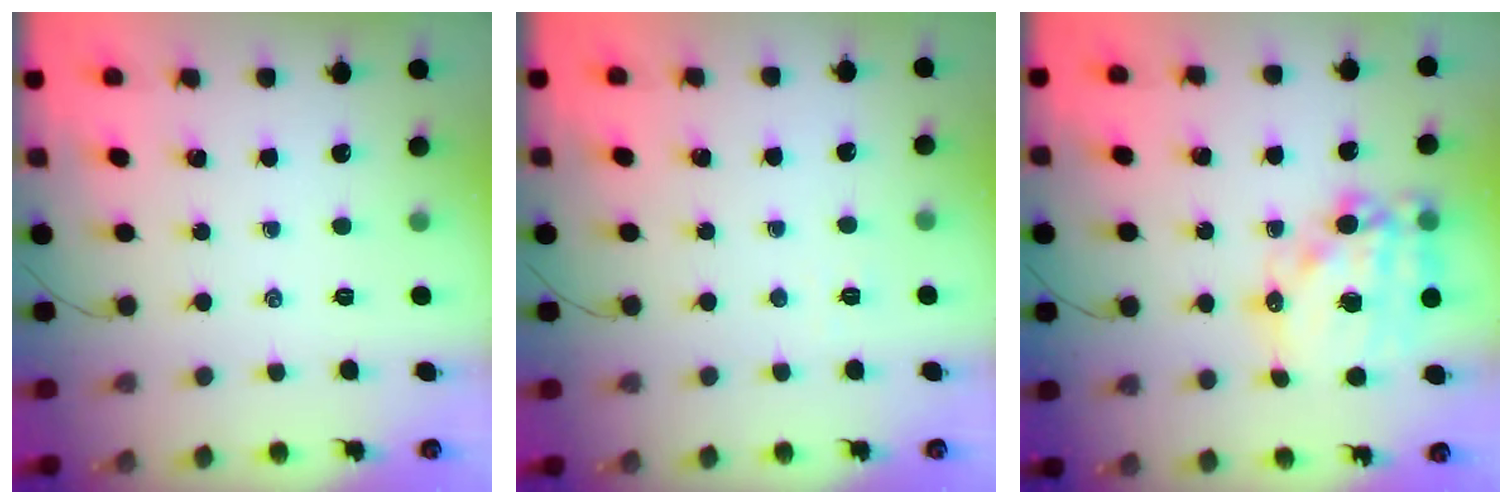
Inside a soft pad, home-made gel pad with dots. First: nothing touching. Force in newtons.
{"total": 2.4, "press": 2.3, "slide": 0.7}
{"total": 18.0, "press": 17.5, "slide": 3.9}